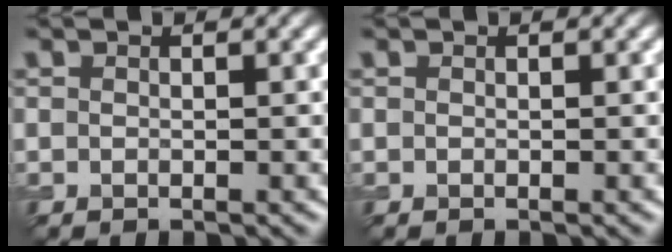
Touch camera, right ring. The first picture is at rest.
{"total": 0.0}